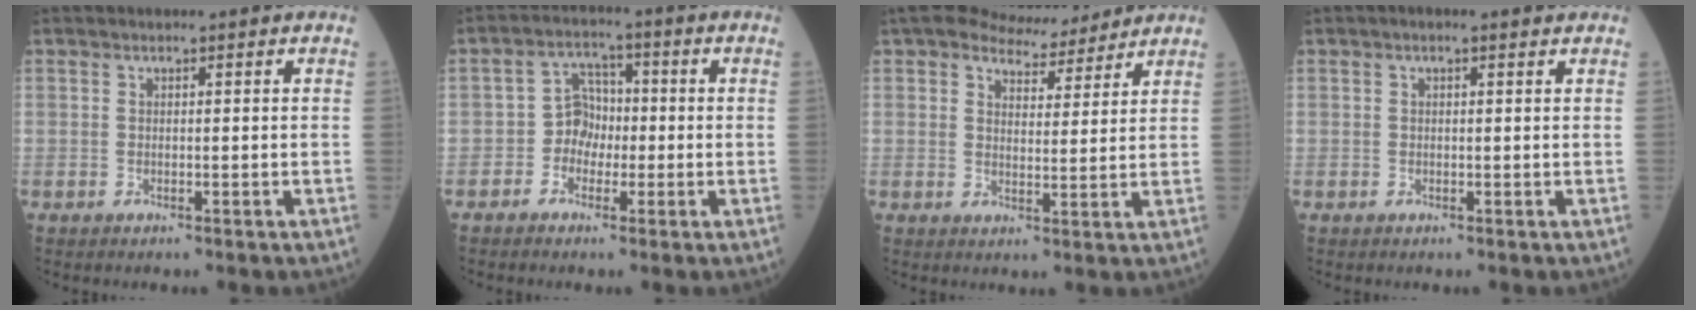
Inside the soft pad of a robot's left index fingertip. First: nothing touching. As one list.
[{"total": 4.4, "force": [-1.2, 3.7, 2.1], "torque": [-0.035, 0.011, -0.030]}, {"total": 7.8, "force": [7.0, 2.7, 2.3], "torque": [-0.039, 0.015, 0.105]}, {"total": 1.5, "force": [0.9, 0.3, 1.1], "torque": [-0.026, 0.014, 0.010]}]